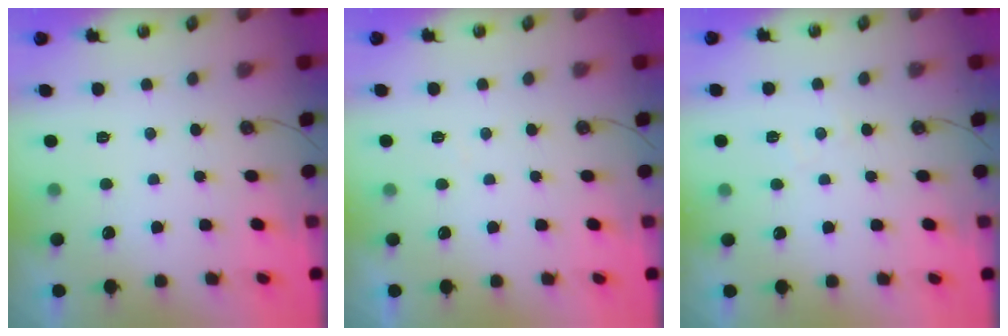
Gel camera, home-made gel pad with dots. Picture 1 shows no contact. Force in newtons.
{"total": 4.2, "press": 4.1, "slide": 0.6}
{"total": 4.7, "press": 4.6, "slide": 0.7}